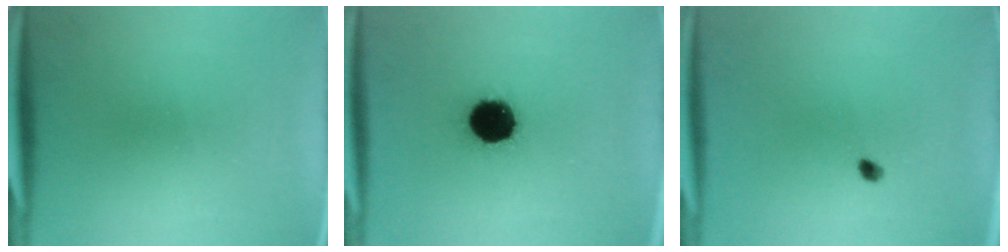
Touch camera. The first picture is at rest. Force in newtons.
{"total": 15.6}
{"total": 1.2}